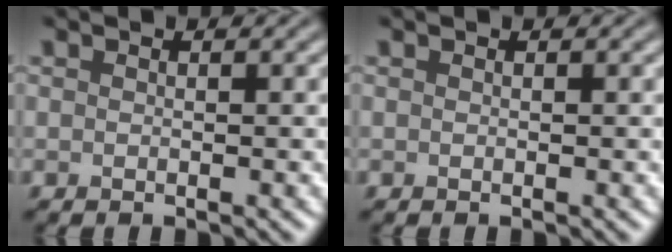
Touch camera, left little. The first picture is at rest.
{"total": 0.0}